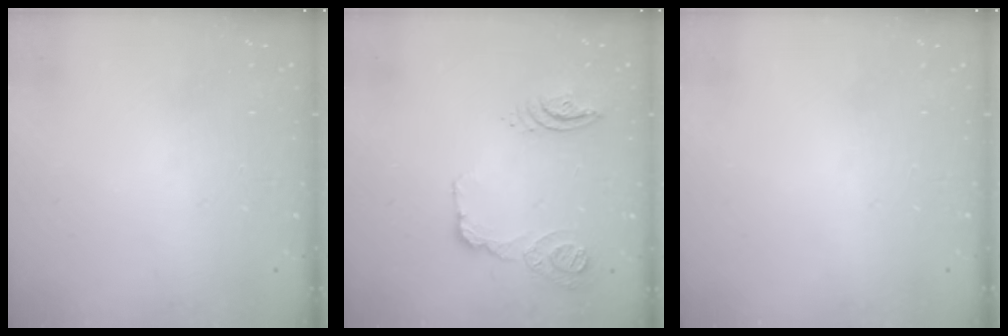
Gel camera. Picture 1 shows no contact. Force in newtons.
{"total": 21.3, "press": 16.2, "slide": 13.8}
{"total": 0.0}